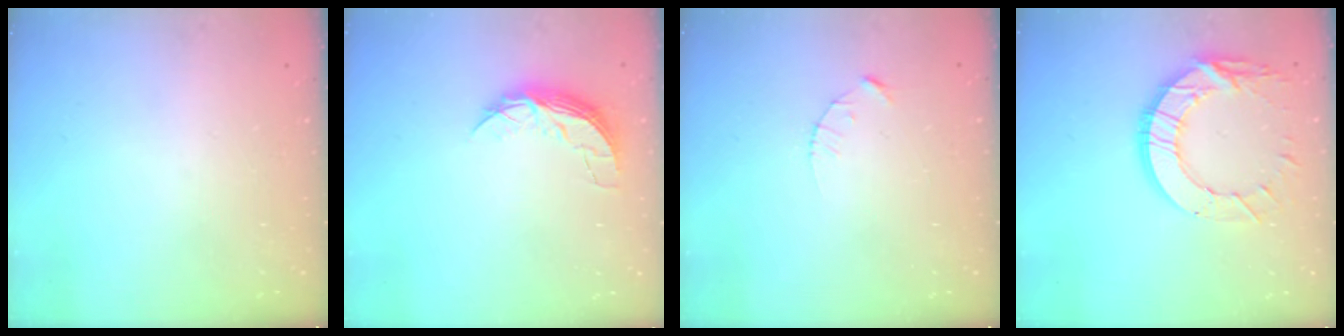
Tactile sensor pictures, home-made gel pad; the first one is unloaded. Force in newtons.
{"total": 6.9, "press": 6.9, "slide": 0.5}
{"total": 2.1, "press": 2.1, "slide": 0.3}
{"total": 15.3, "press": 15.2, "slide": 1.3}